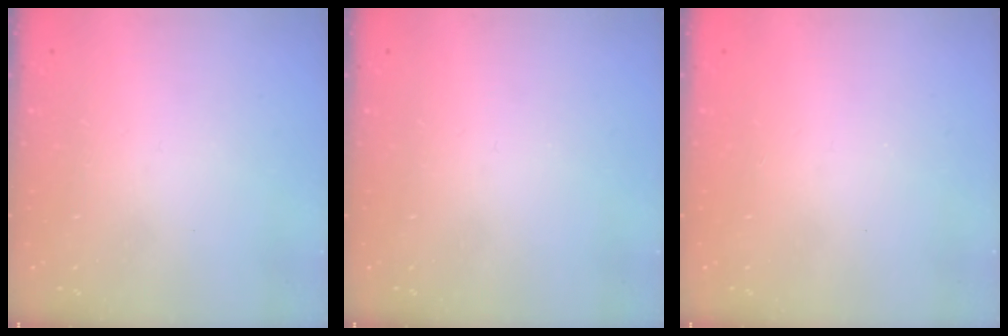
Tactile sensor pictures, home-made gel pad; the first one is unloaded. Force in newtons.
{"total": 0.0}
{"total": 0.7, "press": 0.7, "slide": 0.2}